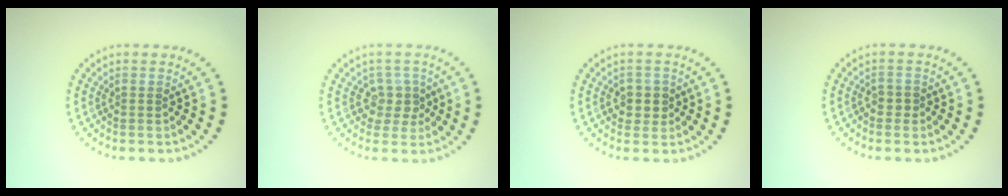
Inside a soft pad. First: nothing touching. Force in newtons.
{"total": 2.2, "press": 1.8, "slide": 1.2}
{"total": 2.1, "press": 1.9, "slide": 0.9}
{"total": 0.7, "press": 0.5, "slide": 0.4}